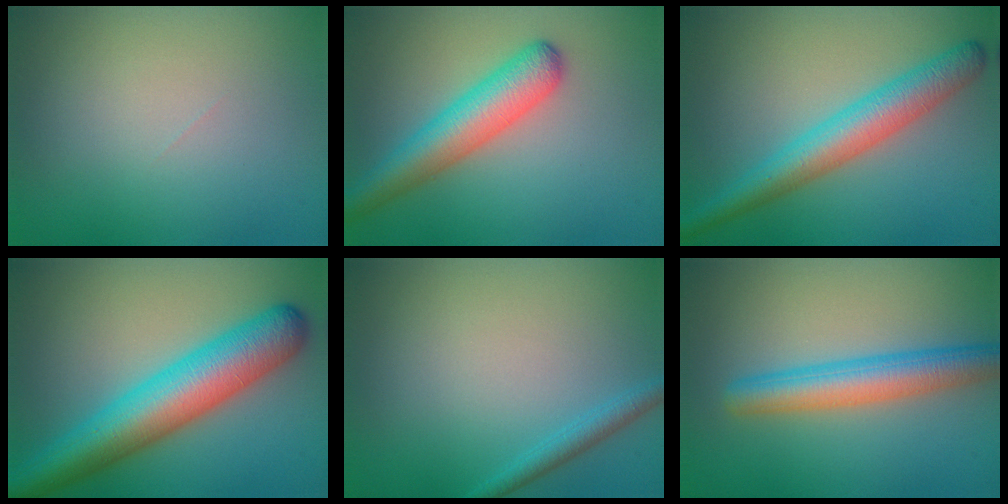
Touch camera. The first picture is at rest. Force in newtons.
{"total": 5.4, "press": 5.4, "slide": 0.2}
{"total": 5.2, "press": 5.2, "slide": 0.1}
{"total": 9.0, "press": 9.0, "slide": 0.2}
{"total": 1.6, "press": 1.6, "slide": 0.1}
{"total": 4.7, "press": 4.7, "slide": 0.2}